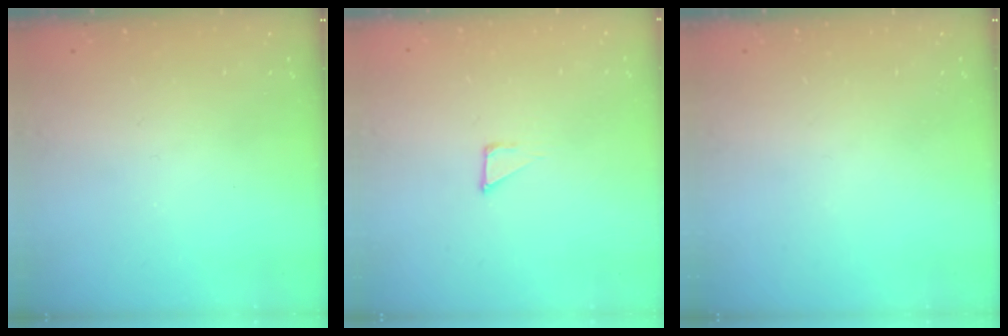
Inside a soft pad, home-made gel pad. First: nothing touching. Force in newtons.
{"total": 2.1, "press": 2.1, "slide": 0.1}
{"total": 0.0}